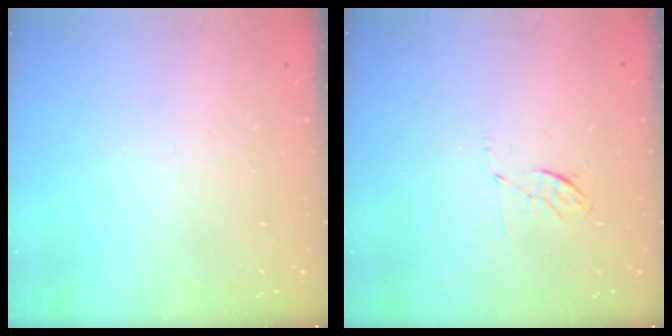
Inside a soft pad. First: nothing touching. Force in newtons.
{"total": 4.2, "press": 3.9, "slide": 1.6}